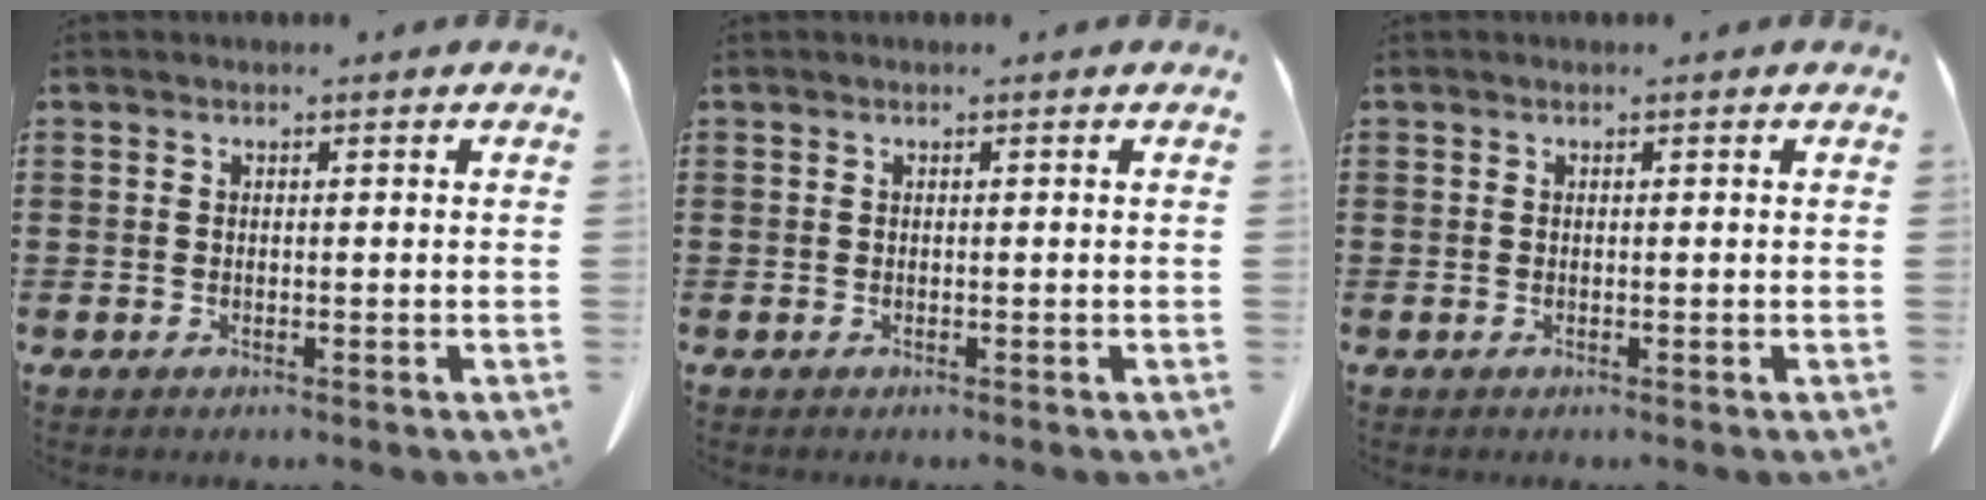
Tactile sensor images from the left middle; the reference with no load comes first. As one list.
[{"total": 0.0}, {"total": 0.0}]